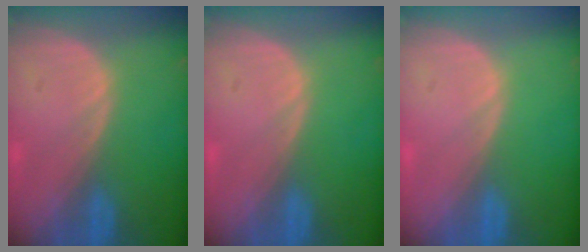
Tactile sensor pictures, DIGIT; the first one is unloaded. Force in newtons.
{"total": 0.0}
{"total": 0.0}